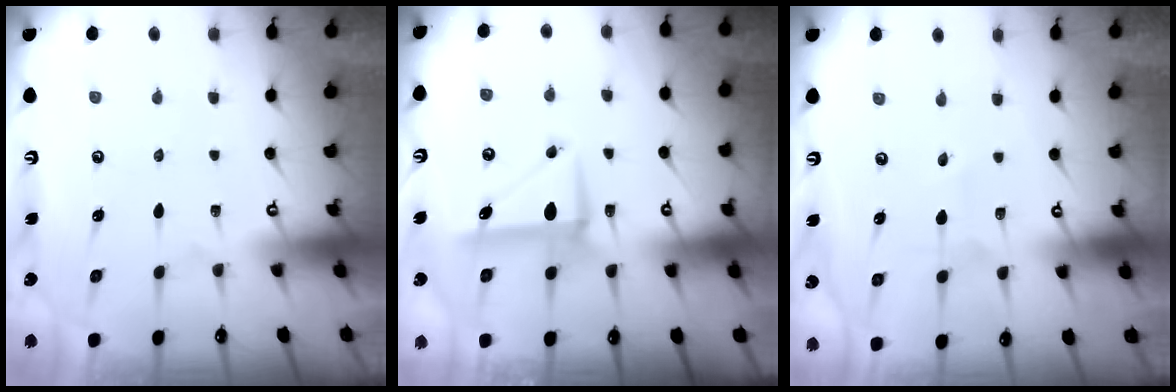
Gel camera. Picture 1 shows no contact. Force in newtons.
{"total": 8.0, "press": 7.9, "slide": 1.0}
{"total": 2.0, "press": 1.8, "slide": 0.9}